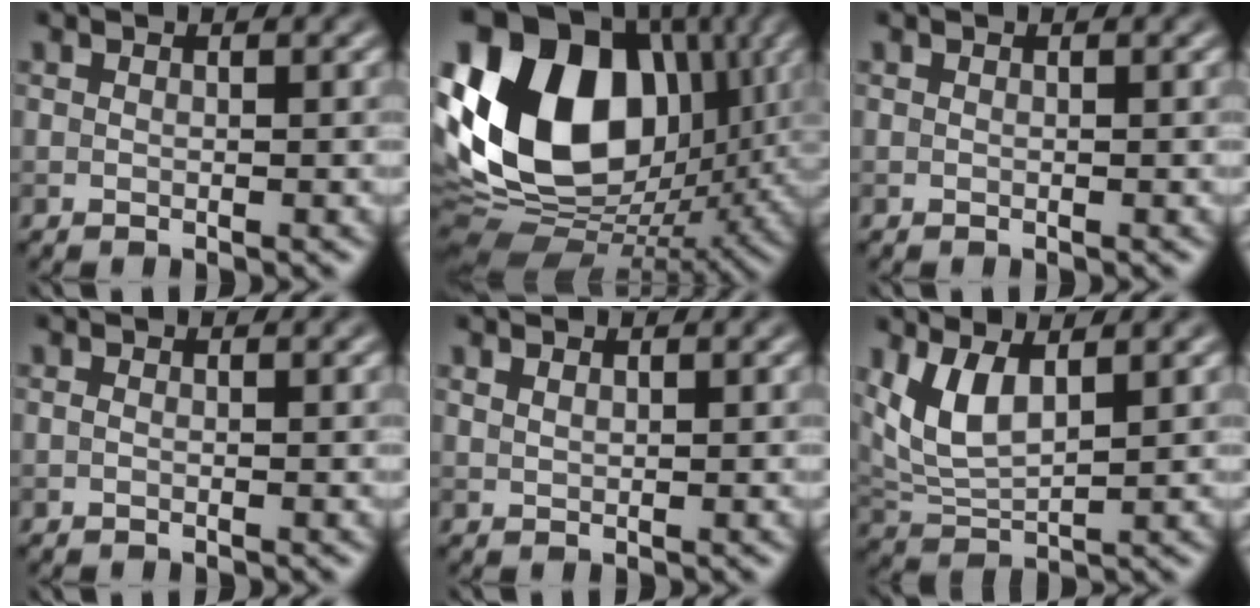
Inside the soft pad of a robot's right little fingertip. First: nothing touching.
{"total": 18.6, "force": [3.1, 13.2, 12.8], "torque": [-0.261, 0.017, 0.046]}
{"total": 0.0}
{"total": 0.0}
{"total": 0.8, "force": [0.5, 0.4, 0.4], "torque": [-0.012, 0.000, 0.013]}
{"total": 4.6, "force": [2.0, 1.9, 3.6], "torque": [-0.091, -0.003, 0.046]}